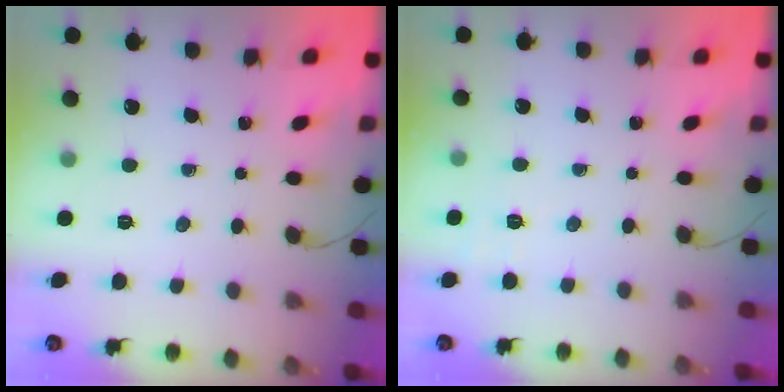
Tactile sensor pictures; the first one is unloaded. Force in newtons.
{"total": 1.6, "press": 0.1, "slide": 1.6}